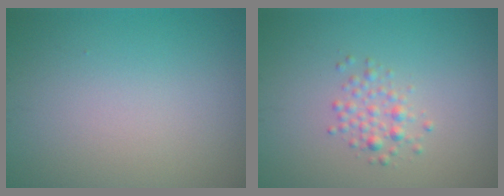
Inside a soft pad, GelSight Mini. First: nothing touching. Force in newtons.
{"total": 1.7, "press": 1.7, "slide": 0.1}